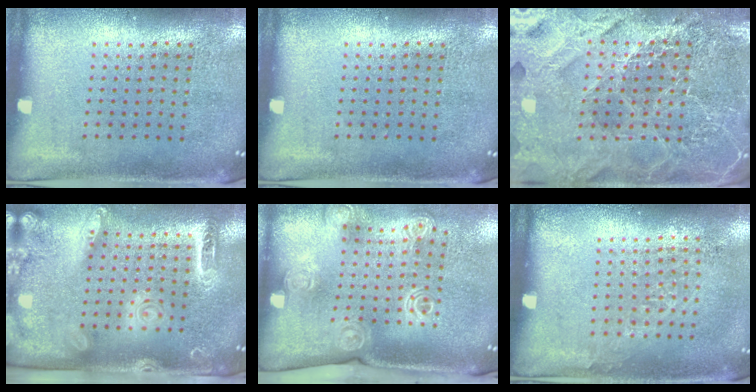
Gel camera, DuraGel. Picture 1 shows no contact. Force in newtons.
{"total": 0.0}
{"total": 4.8, "press": 4.4, "slide": 2.0}
{"total": 2.5, "press": 2.0, "slide": 1.6}
{"total": 1.9, "press": 1.5, "slide": 1.3}
{"total": 0.8, "press": 0.6, "slide": 0.6}